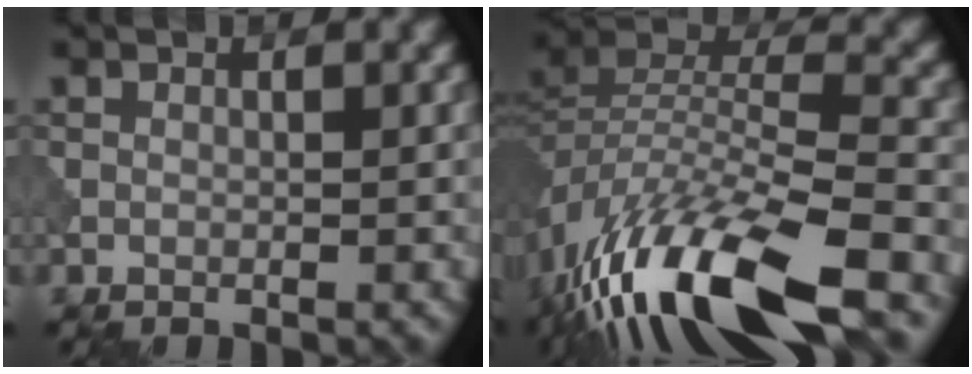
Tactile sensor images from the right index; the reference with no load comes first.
{"total": 14.1, "force": [-9.2, 4.0, 9.8], "torque": [-0.193, 0.006, -0.170]}